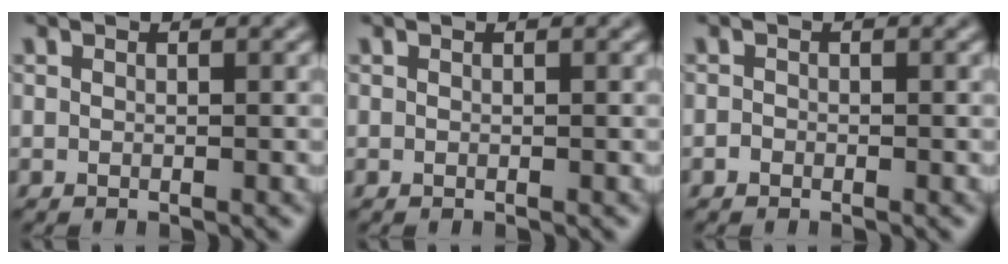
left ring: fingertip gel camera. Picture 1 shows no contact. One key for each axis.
{"total": 0.0}
{"total": 0.6, "fx": -0.4, "fy": 0.4, "fz": 0.1, "tx": 0.000, "ty": -0.003, "tz": -0.008}